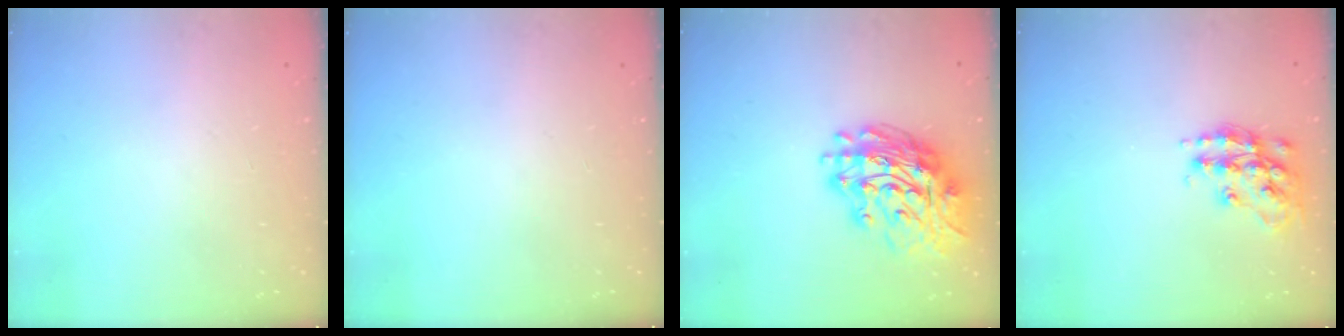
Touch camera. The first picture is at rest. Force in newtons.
{"total": 0.0}
{"total": 17.2, "press": 17.1, "slide": 1.9}
{"total": 15.1, "press": 15.0, "slide": 1.0}